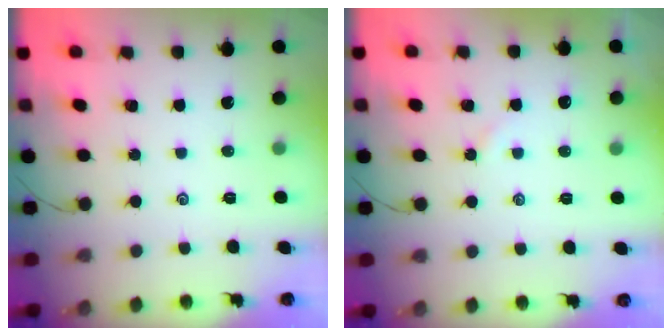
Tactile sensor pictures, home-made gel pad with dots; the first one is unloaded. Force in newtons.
{"total": 2.5, "press": 2.5, "slide": 0.4}